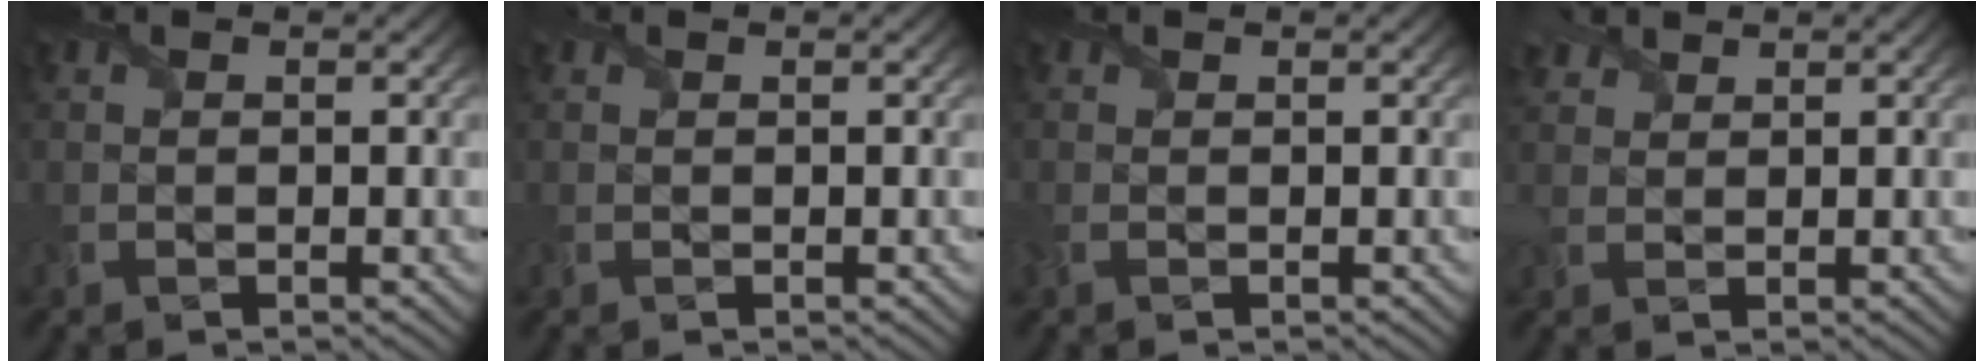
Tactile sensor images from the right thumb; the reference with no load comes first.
{"total": 0.0}
{"total": 1.0, "force": [-0.3, 0.7, 0.7], "torque": [-0.026, -0.003, -0.011]}
{"total": 2.2, "force": [1.9, 1.1, 0.6], "torque": [-0.017, 0.007, 0.041]}